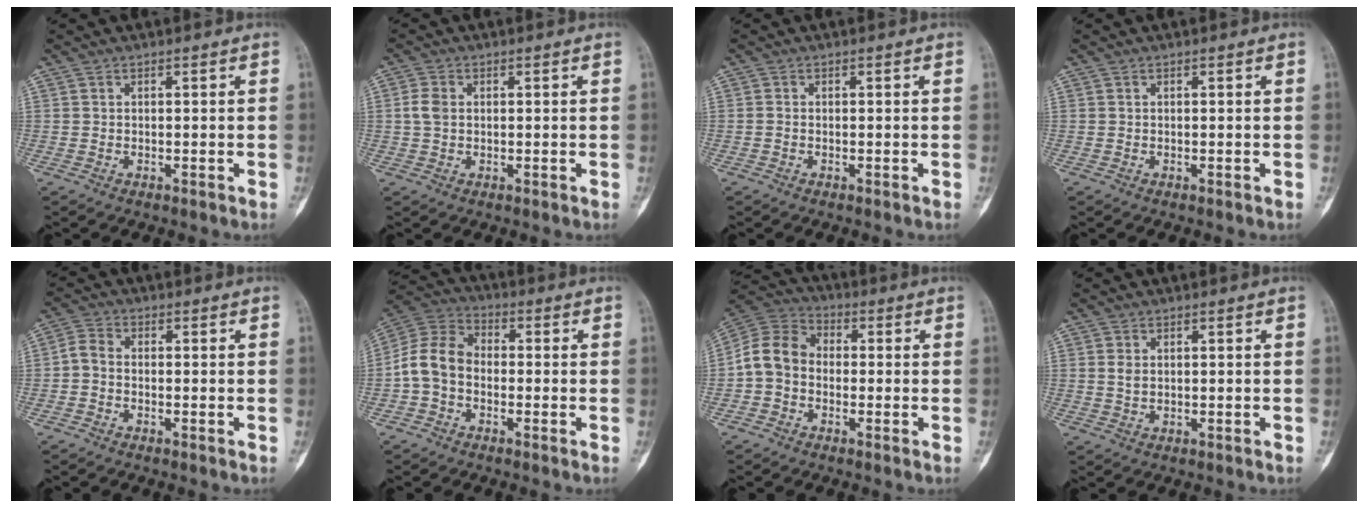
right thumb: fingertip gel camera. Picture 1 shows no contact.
{"total": 3.0, "force": [0.3, 2.2, 2.1], "torque": [-0.046, 0.005, 0.003]}
{"total": 0.5, "force": [-0.2, 0.3, 0.4], "torque": [-0.008, 0.000, -0.006]}
{"total": 0.0}
{"total": 3.0, "force": [-0.9, 1.9, 2.1], "torque": [-0.042, 0.011, -0.029]}
{"total": 9.3, "force": [-1.7, 7.0, 6.0], "torque": [-0.110, 0.032, -0.047]}
{"total": 9.2, "force": [-1.2, 7.4, 5.4], "torque": [-0.093, 0.031, -0.040]}
{"total": 1.8, "force": [0.3, 1.2, 1.4], "torque": [-0.025, -0.002, 0.009]}